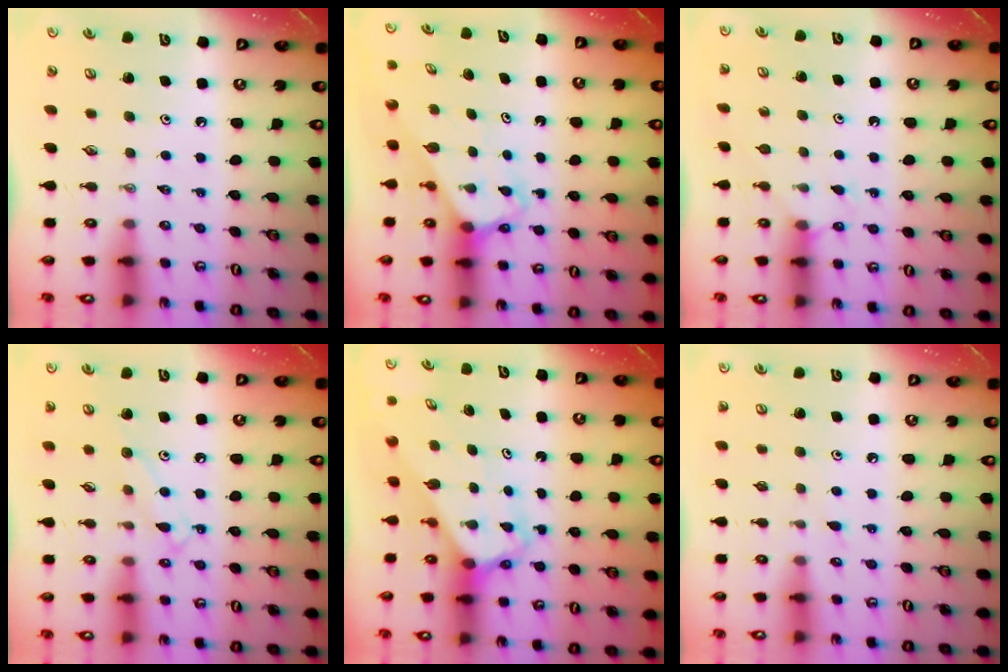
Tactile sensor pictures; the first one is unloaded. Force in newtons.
{"total": 2.8, "press": 2.8, "slide": 0.2}
{"total": 5.2, "press": 5.2, "slide": 0.6}
{"total": 9.0, "press": 8.9, "slide": 0.7}
{"total": 4.2, "press": 4.2, "slide": 0.3}
{"total": 4.7, "press": 4.7, "slide": 0.5}